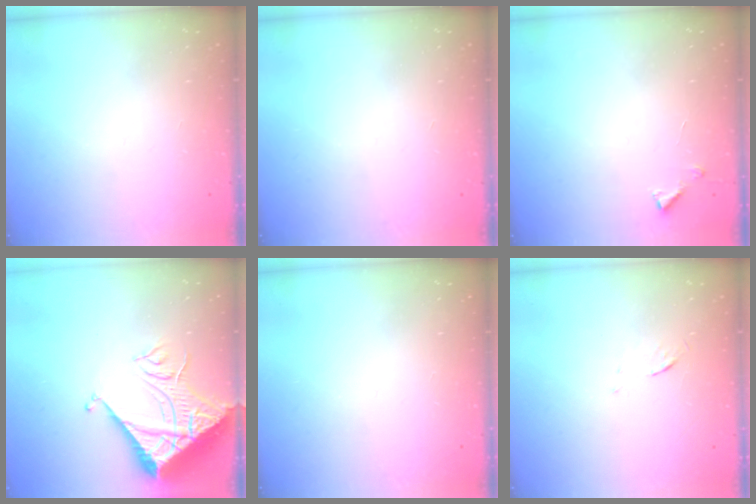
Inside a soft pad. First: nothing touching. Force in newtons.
{"total": 0.0}
{"total": 4.3, "press": 4.2, "slide": 0.3}
{"total": 11.1, "press": 11.1, "slide": 1.0}
{"total": 0.0}
{"total": 3.1, "press": 2.8, "slide": 1.2}